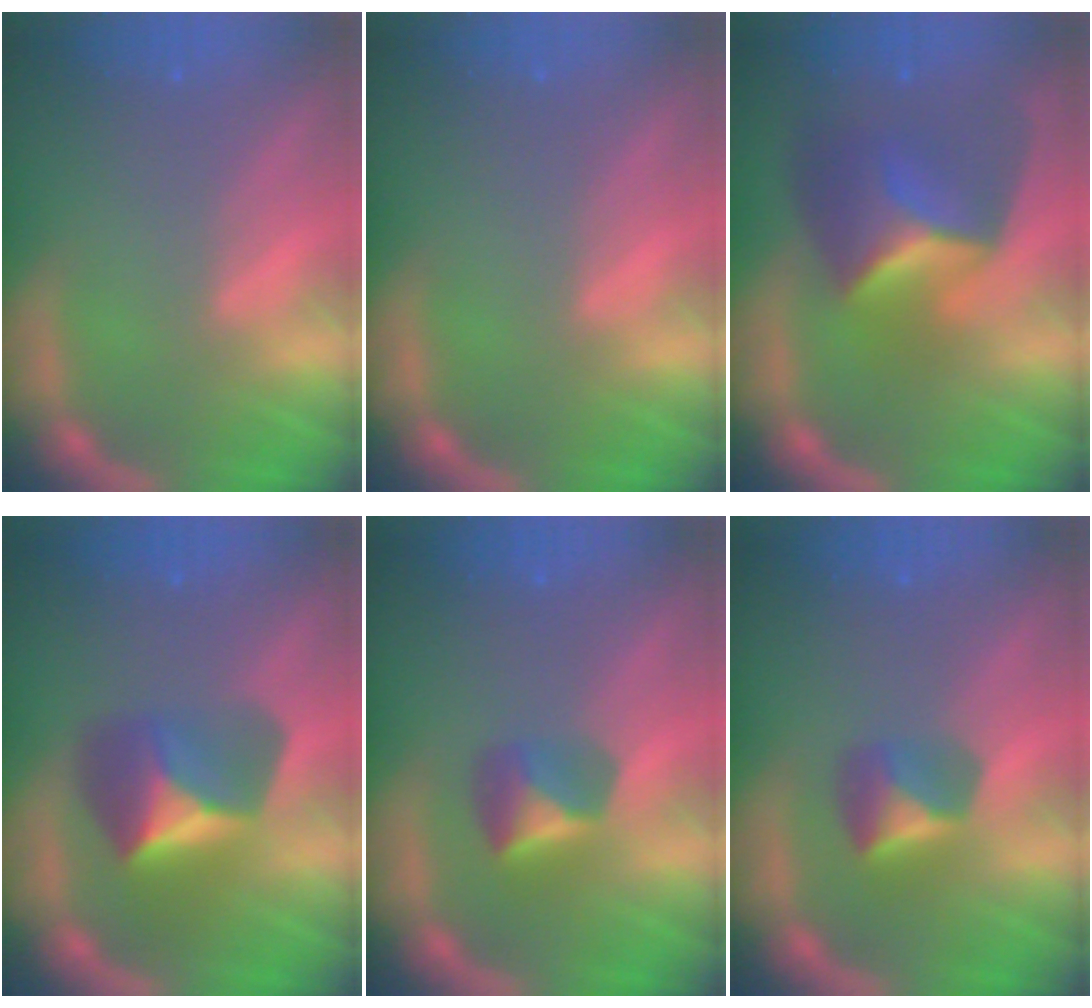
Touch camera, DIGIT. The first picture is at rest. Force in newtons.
{"total": 0.0}
{"total": 7.4}
{"total": 5.4}
{"total": 2.9}
{"total": 2.9}